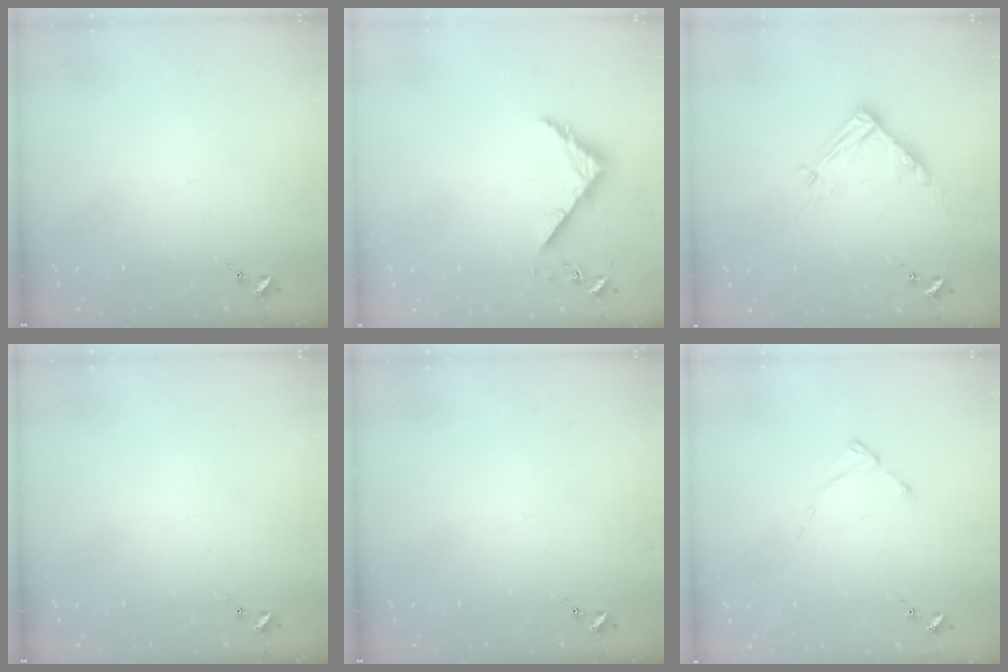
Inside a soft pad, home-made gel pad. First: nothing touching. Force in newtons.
{"total": 4.3, "press": 4.3, "slide": 0.4}
{"total": 10.5, "press": 10.4, "slide": 1.2}
{"total": 0.0}
{"total": 0.0}
{"total": 2.0, "press": 2.0, "slide": 0.3}